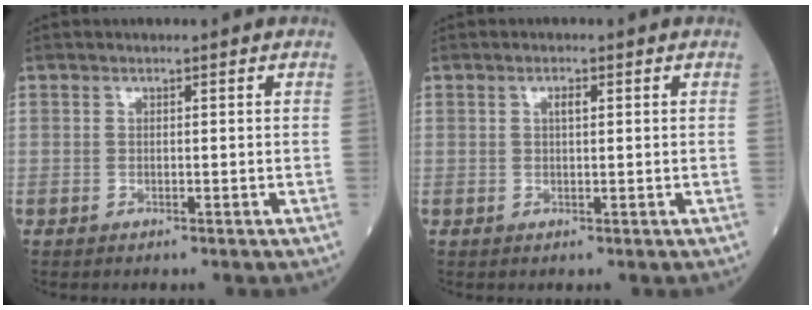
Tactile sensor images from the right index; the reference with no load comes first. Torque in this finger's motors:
{"motor_torque": [0.29, 0.06, 0.16, 0.04]}